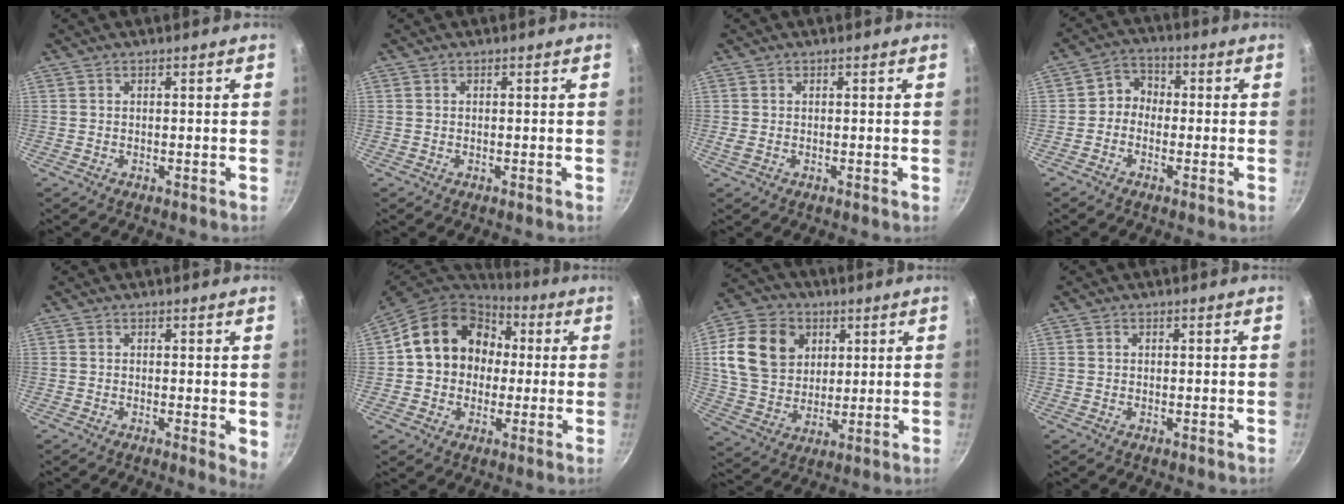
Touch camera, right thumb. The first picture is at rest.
{"total": 0.0}
{"total": 1.0, "force": [-0.1, 0.7, 0.7], "torque": [-0.016, 0.000, -0.003]}
{"total": 4.5, "force": [-0.8, 3.8, 2.1], "torque": [-0.010, 0.020, -0.029]}
{"total": 3.2, "force": [0.2, 1.3, 2.9], "torque": [-0.032, -0.008, 0.000]}
{"total": 17.6, "force": [2.0, 14.8, 9.4], "torque": [-0.132, 0.039, 0.022]}
{"total": 16.8, "force": [4.9, 13.2, 9.2], "torque": [-0.158, -0.009, 0.090]}
{"total": 0.6, "force": [0.1, 0.6, 0.2], "torque": [-0.001, 0.004, 0.001]}